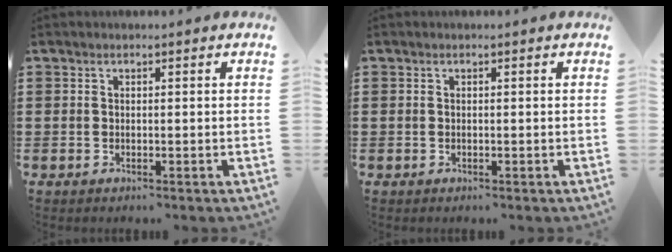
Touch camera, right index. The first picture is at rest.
{"total": 0.0}